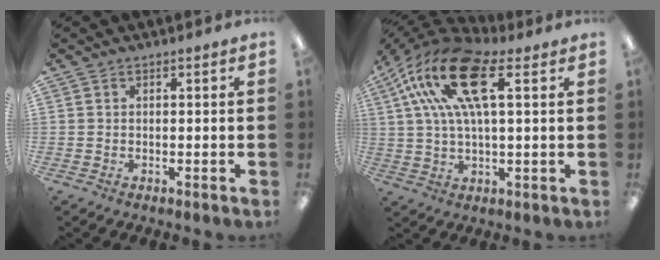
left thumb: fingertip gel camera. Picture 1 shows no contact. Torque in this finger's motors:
{"motor_torque": [0.45, 1.04, 1.36, -1.42, 0.64]}